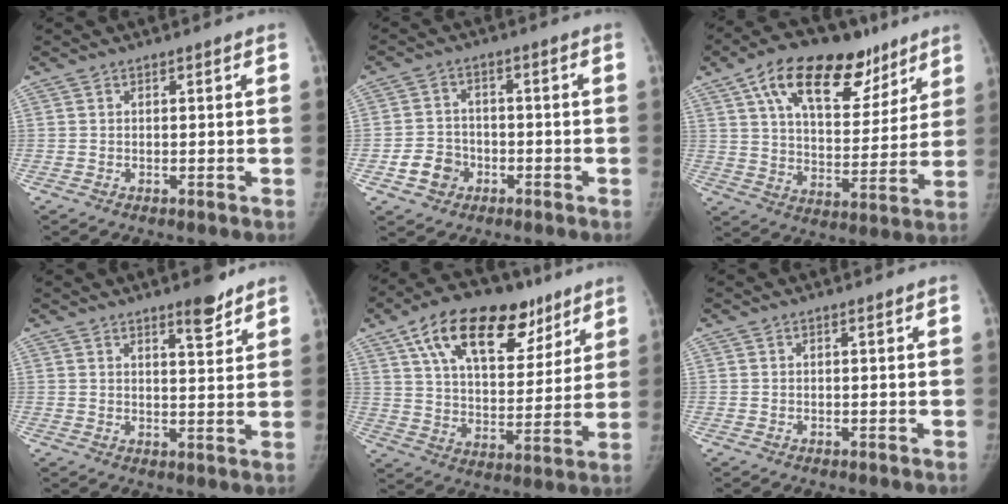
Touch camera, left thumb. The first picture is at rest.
{"total": 6.1, "force": [-2.6, 5.2, 1.9], "torque": [-0.010, 0.020, -0.042]}
{"total": 22.6, "force": [12.8, 11.7, 14.5], "torque": [-0.191, -0.017, 0.208]}
{"total": 5.2, "force": [3.9, 1.4, 3.2], "torque": [-0.032, -0.028, 0.055]}
{"total": 22.6, "force": [12.6, 11.9, 14.5], "torque": [-0.197, -0.016, 0.208]}
{"total": 0.0}